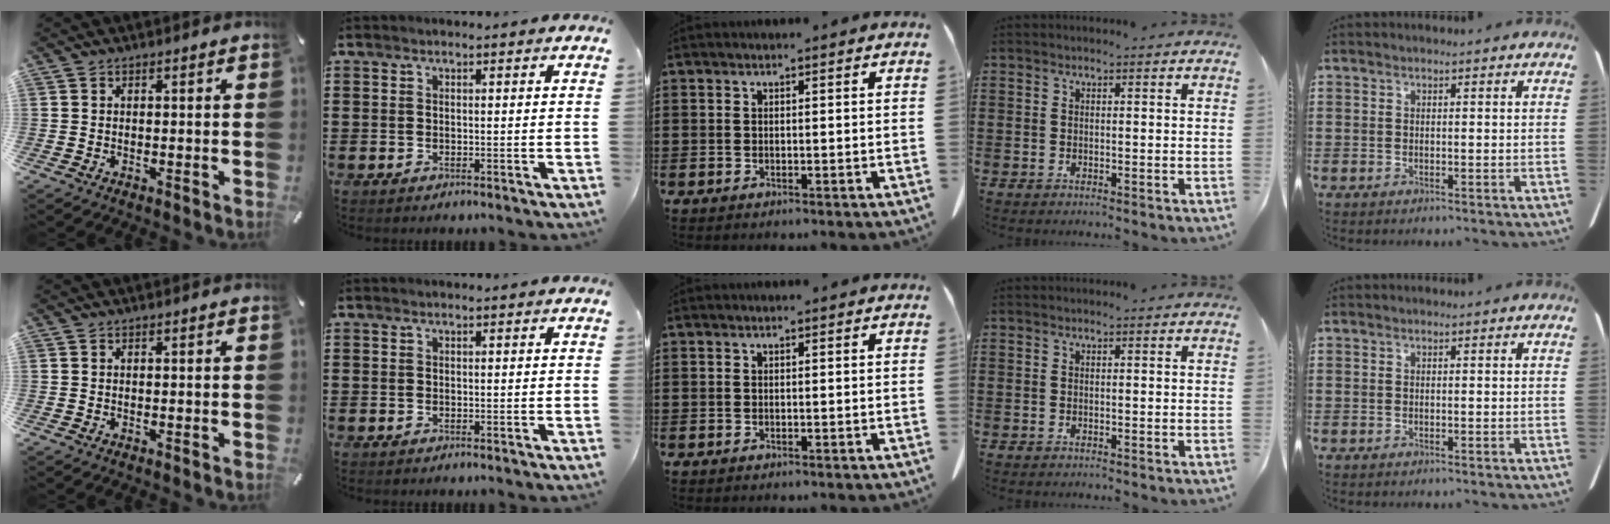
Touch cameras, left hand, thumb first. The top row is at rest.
{}